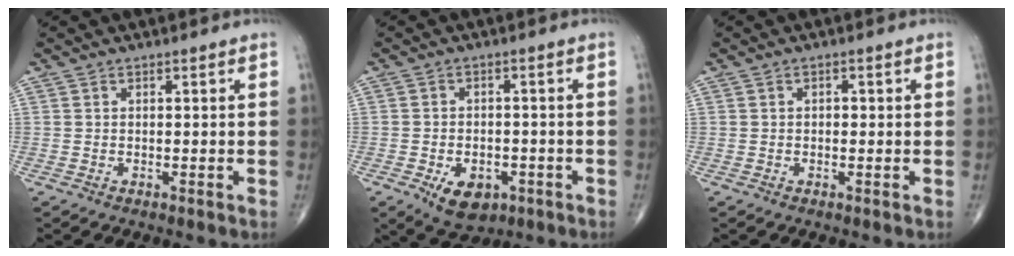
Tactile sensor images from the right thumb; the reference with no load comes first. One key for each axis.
{"total": 7.6, "fx": -3.3, "fy": 4.8, "fz": 4.8, "tx": -0.063, "ty": 0.011, "tz": -0.042}
{"total": 1.1, "fx": 0.1, "fy": 0.7, "fz": 0.8, "tx": -0.005, "ty": 0.002, "tz": -0.001}